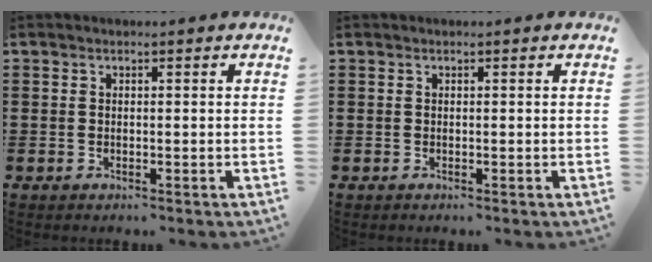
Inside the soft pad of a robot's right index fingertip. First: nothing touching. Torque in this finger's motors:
{"motor_torque": [0.95, 1.19, 0.01, 0.00]}